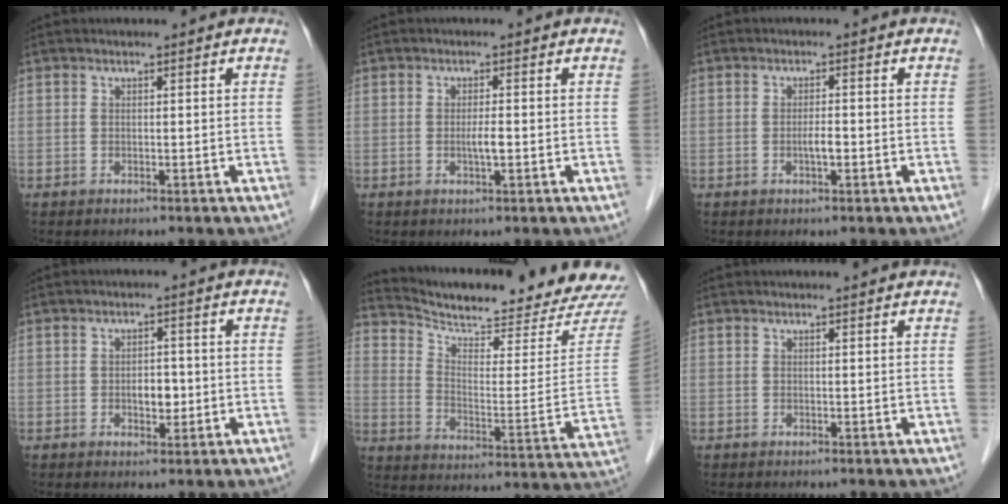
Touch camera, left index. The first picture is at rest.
{"total": 1.8, "force": [-0.4, 0.1, 1.8], "torque": [-0.036, -0.001, -0.006]}
{"total": 1.8, "force": [-0.6, 0.4, 1.6], "torque": [-0.031, 0.001, -0.010]}
{"total": 2.9, "force": [-0.6, 1.7, 2.3], "torque": [-0.034, 0.003, -0.003]}
{"total": 21.4, "force": [20.6, 0.8, 5.5], "torque": [-0.097, -0.087, 0.277]}
{"total": 2.1, "force": [2.0, 0.1, 0.5], "torque": [-0.011, 0.010, 0.019]}